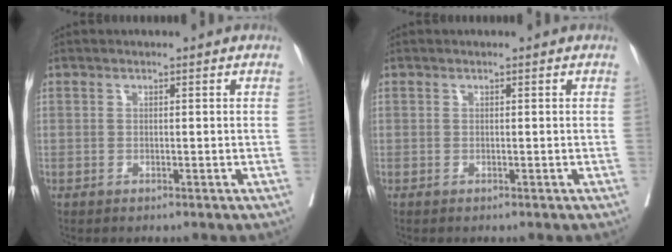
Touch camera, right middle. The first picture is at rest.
{"total": 0.0}